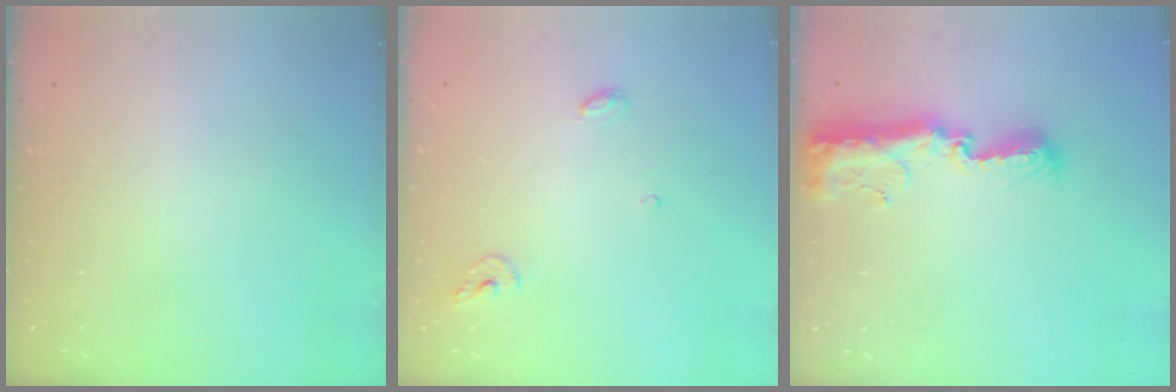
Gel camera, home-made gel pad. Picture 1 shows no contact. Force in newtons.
{"total": 5.0, "press": 5.0, "slide": 0.4}
{"total": 11.5, "press": 11.4, "slide": 0.9}